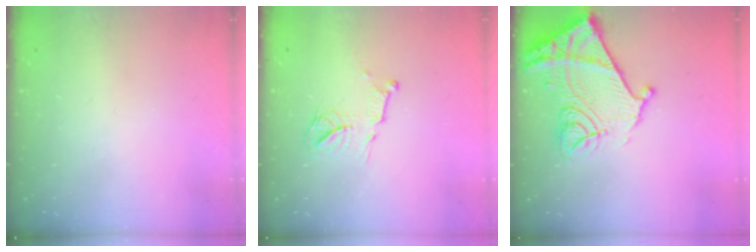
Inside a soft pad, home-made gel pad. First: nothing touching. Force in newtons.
{"total": 11.0, "press": 10.9, "slide": 0.4}
{"total": 15.3, "press": 15.3, "slide": 1.6}